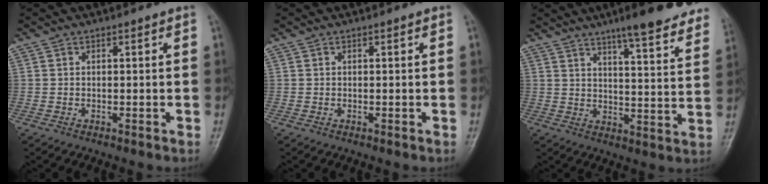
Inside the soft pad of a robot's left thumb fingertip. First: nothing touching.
{"total": 0.0}
{"total": 18.4, "force": [14.2, 2.8, 11.4], "torque": [-0.120, -0.057, 0.177]}